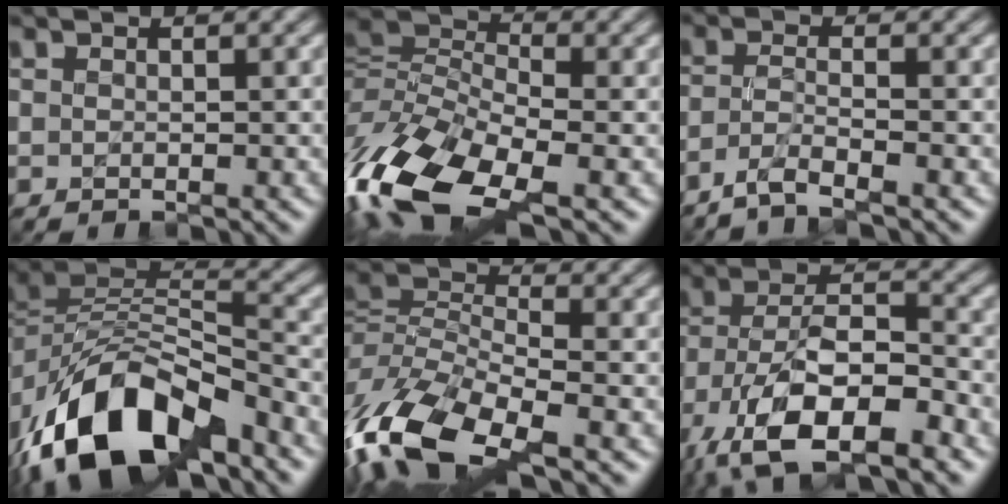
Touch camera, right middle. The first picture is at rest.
{"total": 13.0, "force": [-5.3, 6.3, 10.1], "torque": [-0.230, -0.007, -0.109]}
{"total": 3.4, "force": [-2.6, 0.5, 2.0], "torque": [-0.040, 0.000, -0.061]}
{"total": 13.2, "force": [-7.7, 6.9, 8.2], "torque": [-0.152, -0.001, -0.138]}
{"total": 11.8, "force": [-5.9, 5.2, 8.8], "torque": [-0.192, -0.013, -0.117]}
{"total": 12.7, "force": [-6.9, 5.7, 9.0], "torque": [-0.178, -0.010, -0.123]}